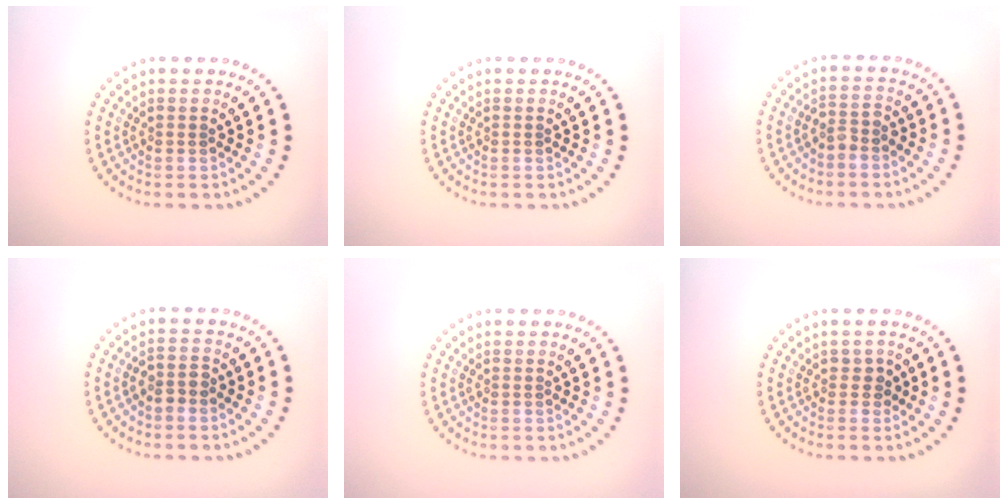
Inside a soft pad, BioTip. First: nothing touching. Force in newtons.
{"total": 0.0}
{"total": 1.5, "press": 1.2, "slide": 0.9}
{"total": 1.4, "press": 1.1, "slide": 0.8}
{"total": 0.0}
{"total": 1.1, "press": 0.9, "slide": 0.6}